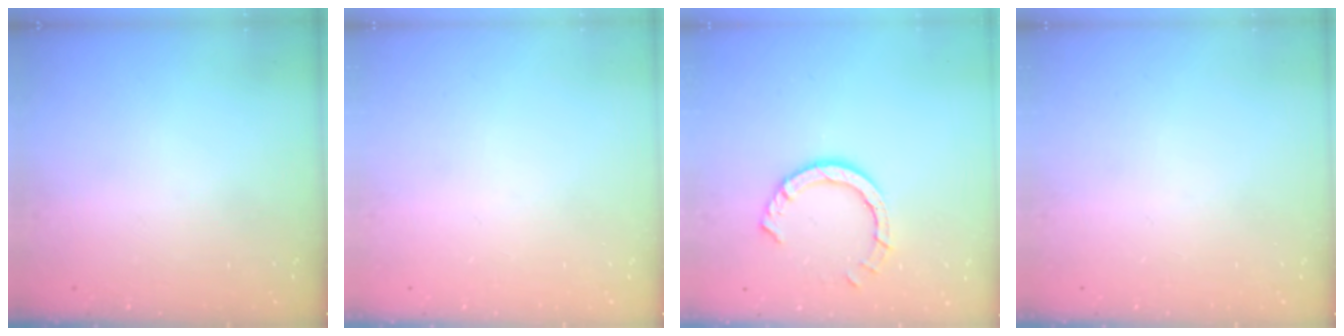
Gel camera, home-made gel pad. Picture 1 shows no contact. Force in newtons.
{"total": 0.0}
{"total": 8.0, "press": 7.9, "slide": 0.9}
{"total": 0.0}